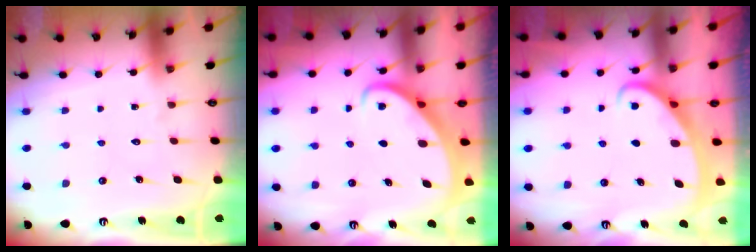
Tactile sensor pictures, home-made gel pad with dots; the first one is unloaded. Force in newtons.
{"total": 2.2, "press": 2.2, "slide": 0.3}
{"total": 2.6, "press": 2.6, "slide": 0.4}